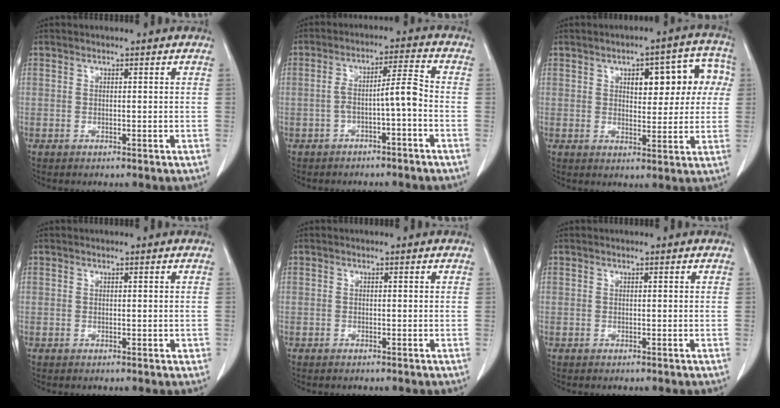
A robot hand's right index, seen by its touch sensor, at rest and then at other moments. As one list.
[{"total": 5.4, "force": [-1.9, 0.2, 5.0], "torque": [-0.090, 0.026, -0.027]}, {"total": 10.3, "force": [2.7, 4.5, 8.8], "torque": [-0.097, 0.035, 0.035]}, {"total": 1.1, "force": [-0.1, 0.6, 0.9], "torque": [-0.010, 0.001, 0.002]}, {"total": 0.0}, {"total": 0.0}]